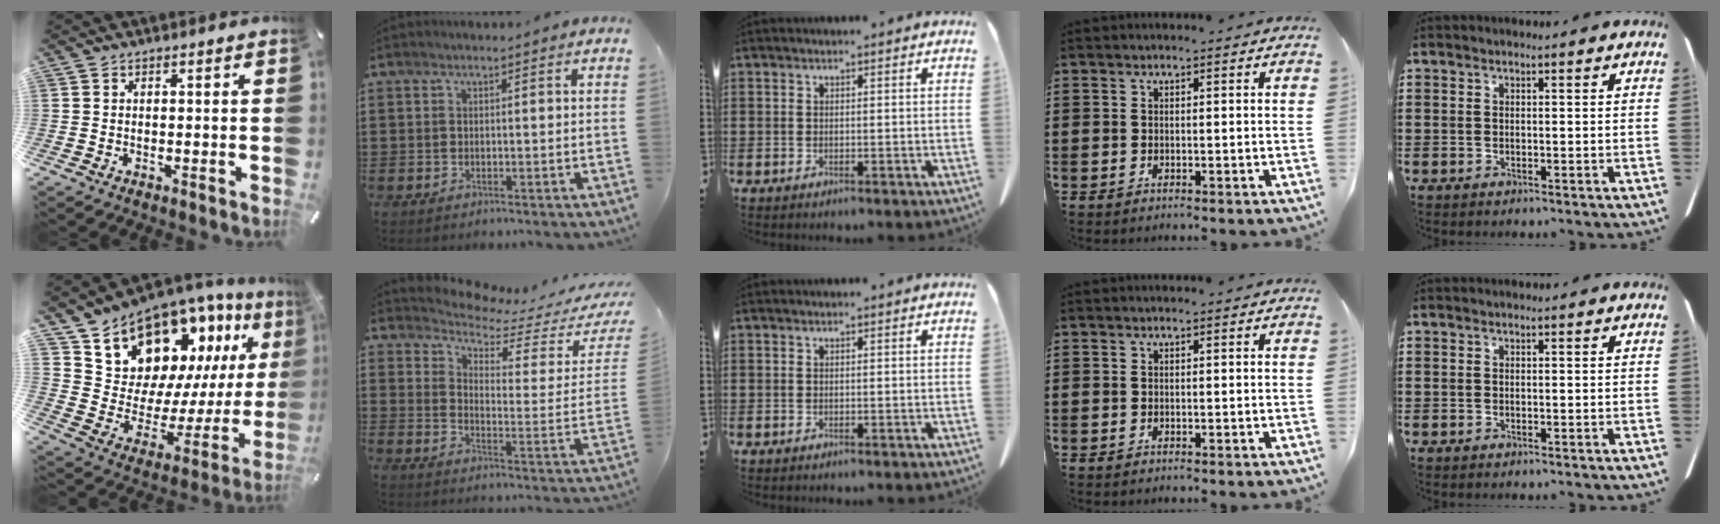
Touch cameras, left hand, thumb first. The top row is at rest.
{"thumb": {"total": 14.5, "force": [11.3, 8.7, 2.5], "torque": [-0.045, -0.114, 0.210]}, "index": {"total": 4.5, "force": [4.3, 0.6, 1.1], "torque": [-0.044, -0.046, 0.067]}}